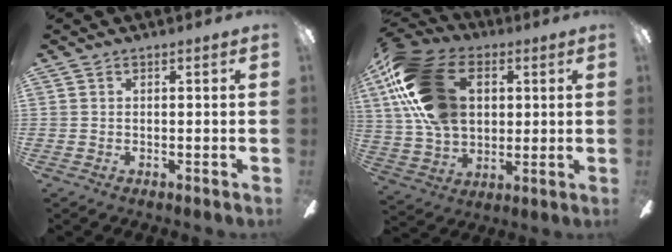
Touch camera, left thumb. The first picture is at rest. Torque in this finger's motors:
{"motor_torque": [-0.17, 1.50, 1.83, -0.94, 0.56]}